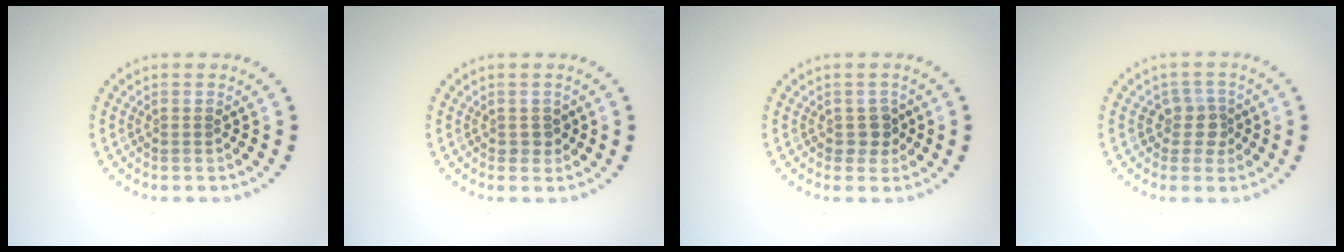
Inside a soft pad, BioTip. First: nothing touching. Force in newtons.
{"total": 1.0, "press": 0.9, "slide": 0.5}
{"total": 1.6, "press": 1.4, "slide": 0.8}
{"total": 2.0, "press": 1.6, "slide": 1.3}